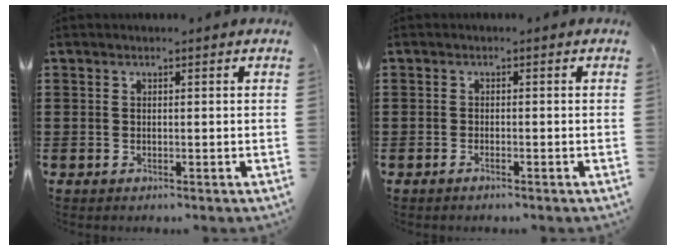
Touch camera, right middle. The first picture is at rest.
{"total": 0.7, "force": [-0.6, 0.1, 0.4], "torque": [-0.009, -0.003, -0.010]}